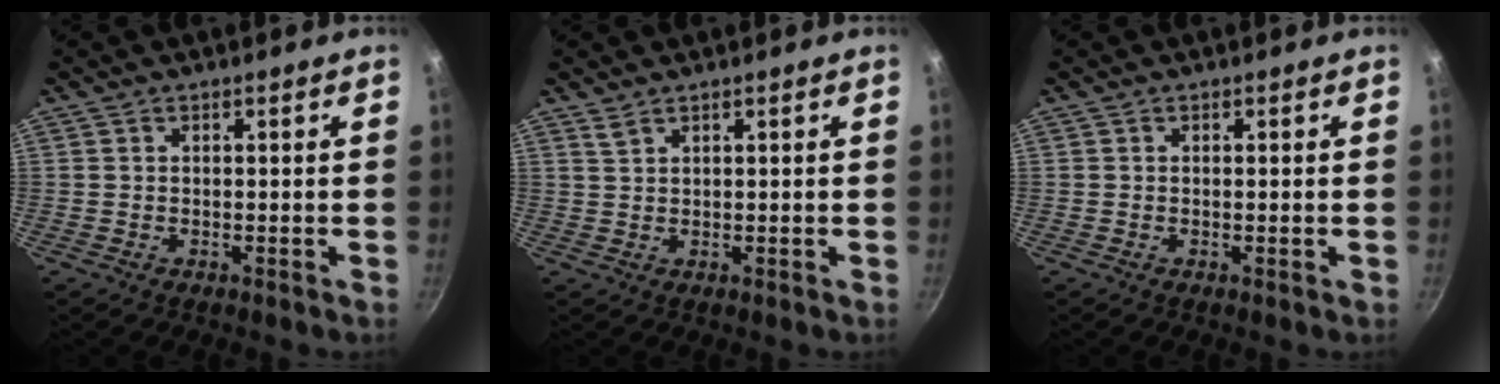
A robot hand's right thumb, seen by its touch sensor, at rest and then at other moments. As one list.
[{"total": 1.4, "force": [1.1, 0.4, 0.7], "torque": [-0.013, -0.005, 0.025]}, {"total": 0.6, "force": [-0.1, -0.1, 0.5], "torque": [-0.009, -0.002, -0.002]}]